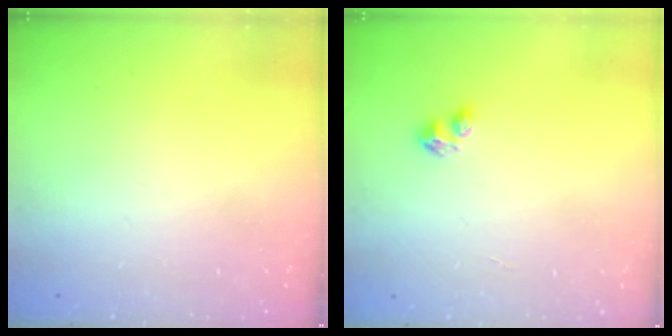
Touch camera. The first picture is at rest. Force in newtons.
{"total": 3.0, "press": 2.9, "slide": 0.3}